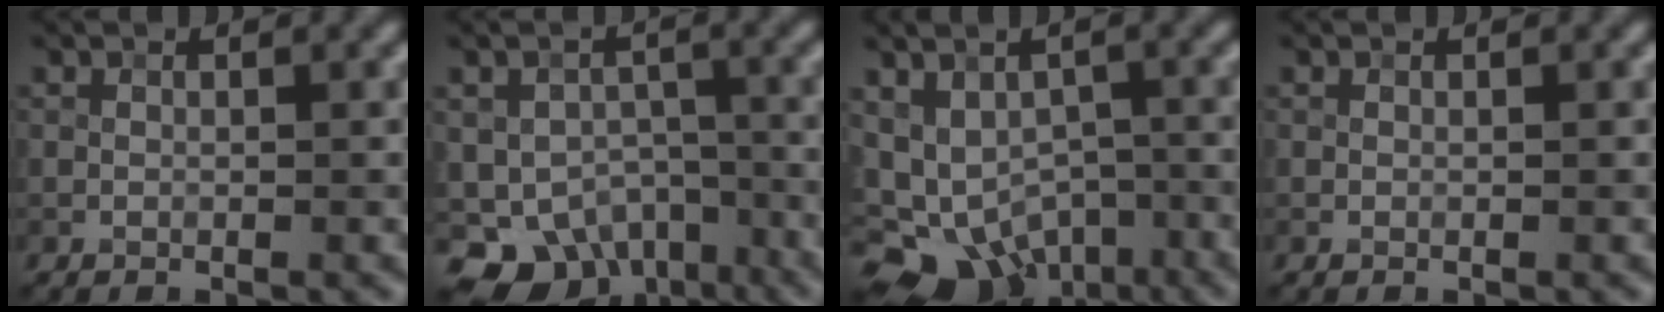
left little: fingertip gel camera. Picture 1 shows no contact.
{"total": 7.8, "force": [-4.7, 5.2, 3.3], "torque": [-0.041, -0.021, -0.074]}
{"total": 11.4, "force": [-6.2, 8.1, 5.0], "torque": [-0.075, -0.022, -0.075]}
{"total": 0.0}